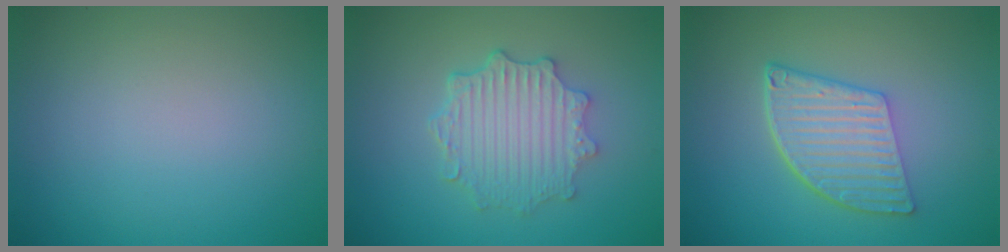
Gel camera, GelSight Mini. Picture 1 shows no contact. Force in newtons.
{"total": 4.6, "press": 3.7, "slide": 2.7}
{"total": 6.1, "press": 4.3, "slide": 4.3}